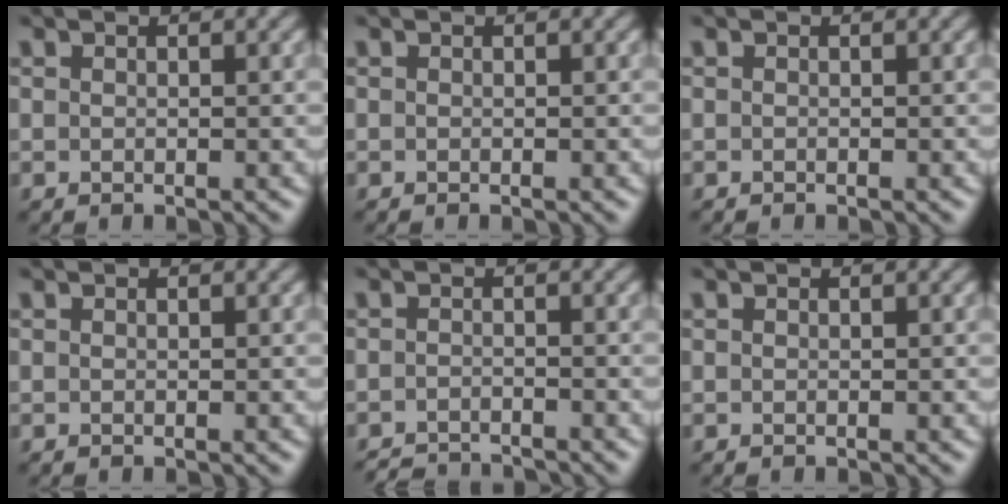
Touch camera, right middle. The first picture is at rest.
{"total": 0.0}
{"total": 0.0}
{"total": 0.0}
{"total": 3.5, "force": [-3.3, 0.5, 0.8], "torque": [-0.008, -0.008, -0.058]}
{"total": 0.0}